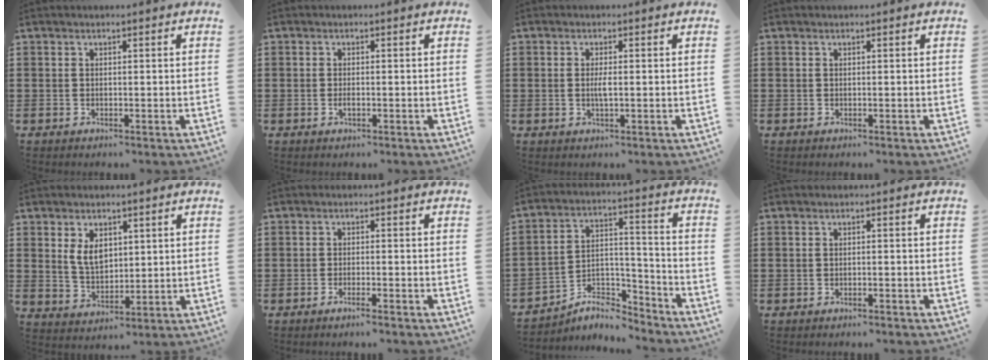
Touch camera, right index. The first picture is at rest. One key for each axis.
{"total": 1.0, "fx": -0.3, "fy": 0.2, "fz": 0.9, "tx": -0.017, "ty": -0.006, "tz": -0.005}
{"total": 2.2, "fx": -0.1, "fy": 0.7, "fz": 2.1, "tx": -0.046, "ty": -0.002, "tz": -0.006}
{"total": 0.0}
{"total": 4.9, "fx": 1.8, "fy": 3.0, "fz": 3.4, "tx": -0.069, "ty": 0.005, "tz": 0.030}
{"total": 1.4, "fx": -1.2, "fy": -0.1, "fz": 0.7, "tx": -0.013, "ty": -0.002, "tz": -0.023}
{"total": 6.1, "fx": -5.5, "fy": 1.9, "fz": 1.7, "tx": -0.027, "ty": 0.009, "tz": -0.107}
{"total": 0.8, "fx": -0.7, "fy": 0.0, "fz": 0.2, "tx": -0.007, "ty": -0.002, "tz": -0.015}